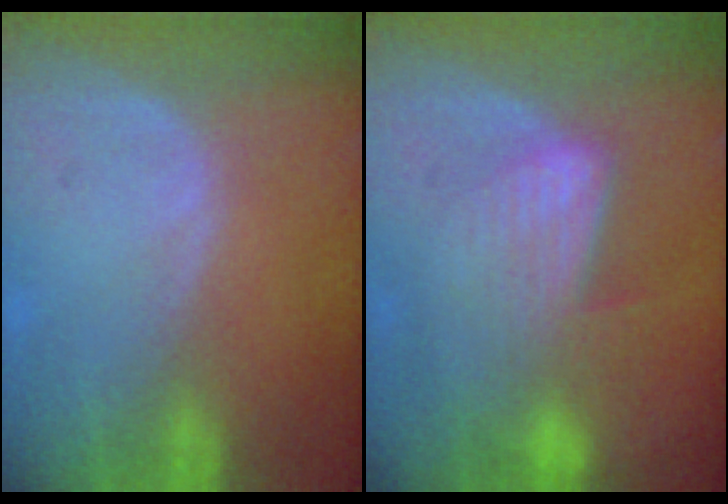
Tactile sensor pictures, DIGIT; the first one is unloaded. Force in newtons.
{"total": 6.9, "press": 6.2, "slide": 2.9}